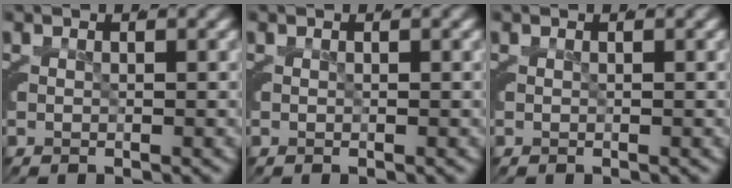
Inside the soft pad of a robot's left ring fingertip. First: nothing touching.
{"total": 0.0}
{"total": 0.0}